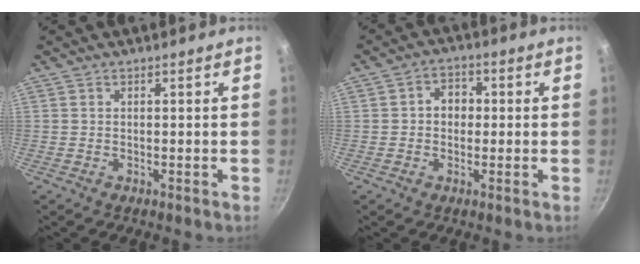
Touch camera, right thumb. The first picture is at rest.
{"total": 4.9, "force": [0.2, 4.0, 2.8], "torque": [-0.013, 0.011, -0.003]}